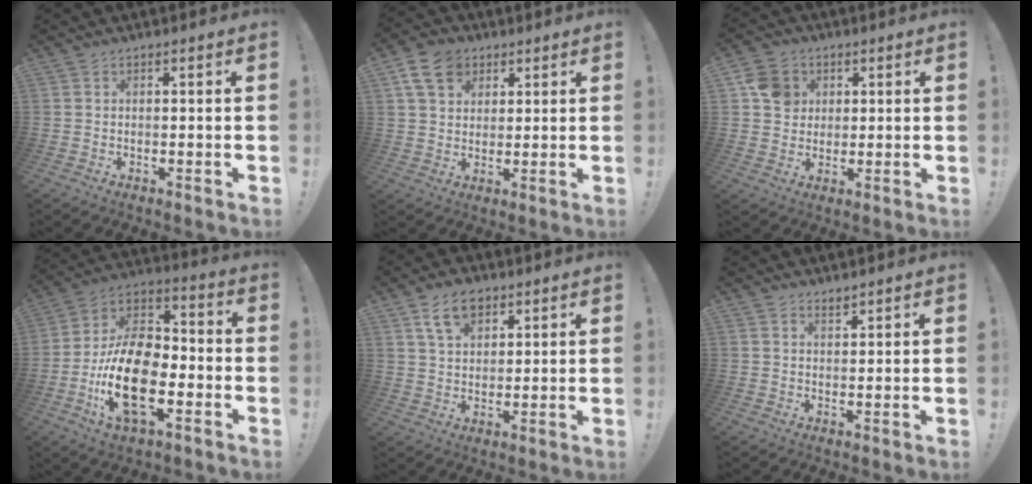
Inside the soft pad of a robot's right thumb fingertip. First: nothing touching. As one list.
[{"total": 10.3, "force": [4.8, 7.8, 4.7], "torque": [-0.078, -0.010, 0.095]}, {"total": 9.1, "force": [2.9, 8.1, 3.0], "torque": [-0.025, -0.004, 0.059]}, {"total": 19.6, "force": [-6.2, 11.1, 14.9], "torque": [-0.296, 0.024, -0.103]}, {"total": 8.9, "force": [5.0, 5.6, 4.8], "torque": [-0.081, -0.006, 0.094]}, {"total": 1.9, "force": [1.7, 0.5, 0.5], "torque": [0.000, -0.013, 0.030]}]